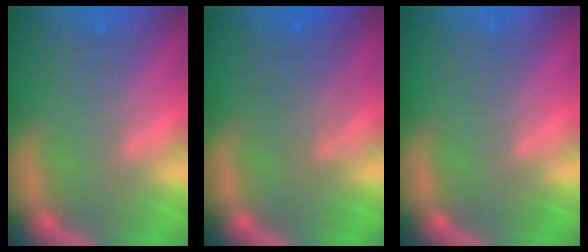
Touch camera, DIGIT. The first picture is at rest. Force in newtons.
{"total": 3.6}
{"total": 0.0}